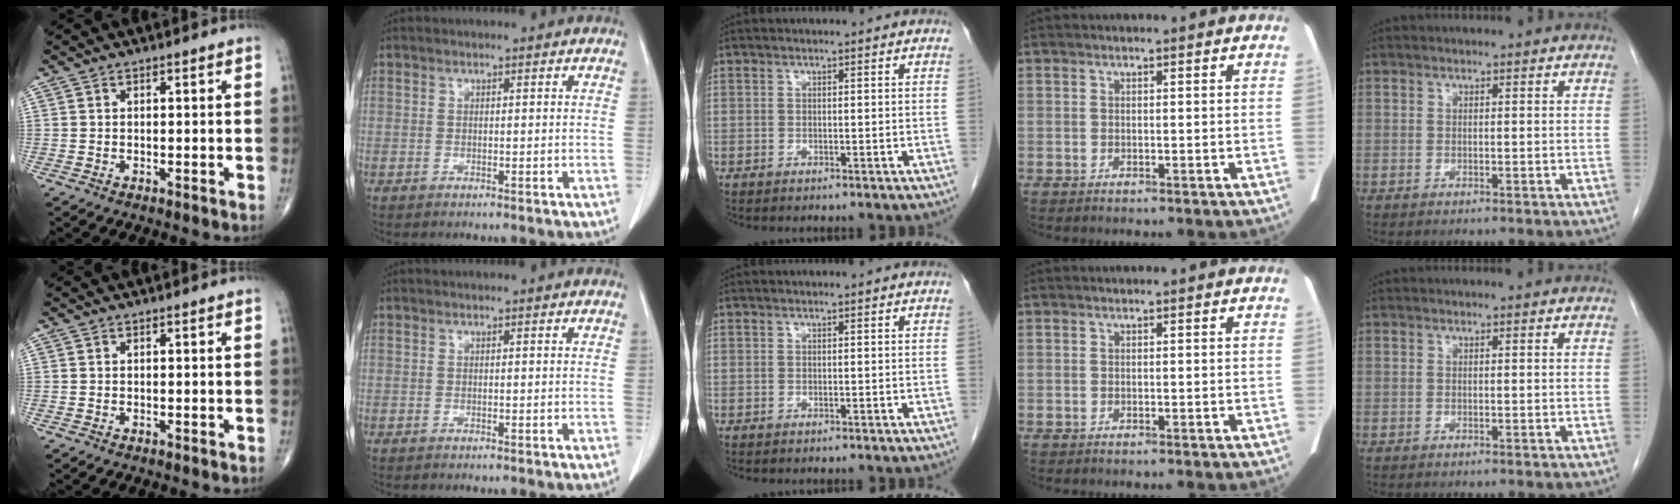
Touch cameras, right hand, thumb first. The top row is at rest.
{}